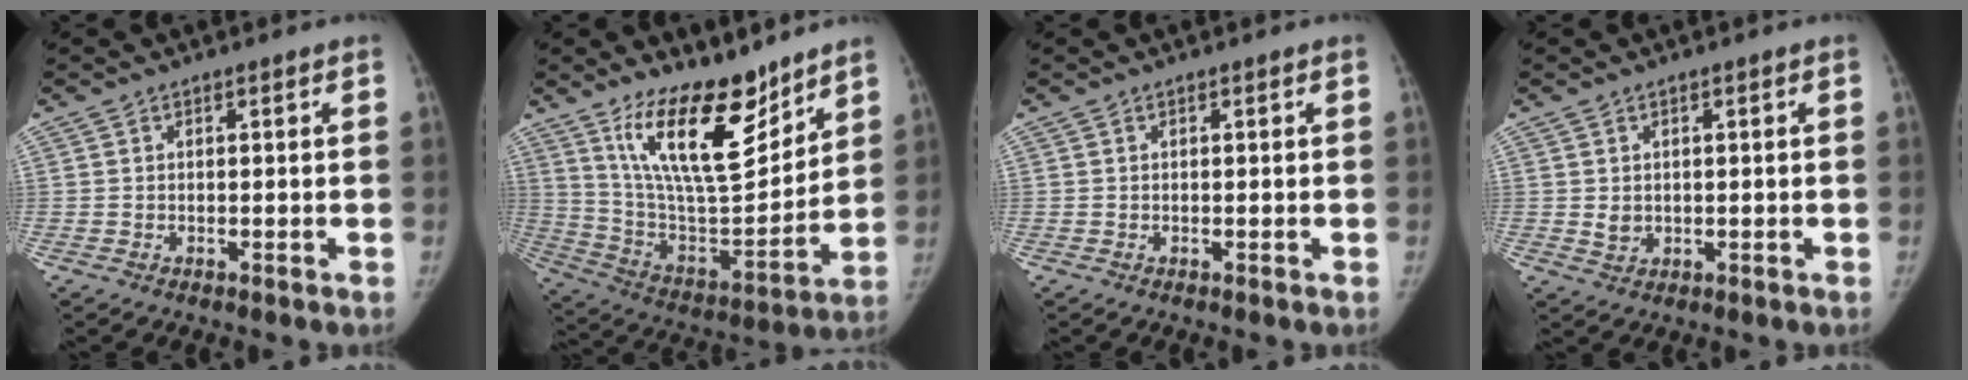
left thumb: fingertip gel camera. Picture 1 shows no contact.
{"total": 19.7, "force": [13.3, 7.2, 12.7], "torque": [-0.168, -0.095, 0.242]}
{"total": 0.0}
{"total": 2.2, "force": [0.2, 1.8, 1.1], "torque": [-0.014, -0.003, 0.010]}